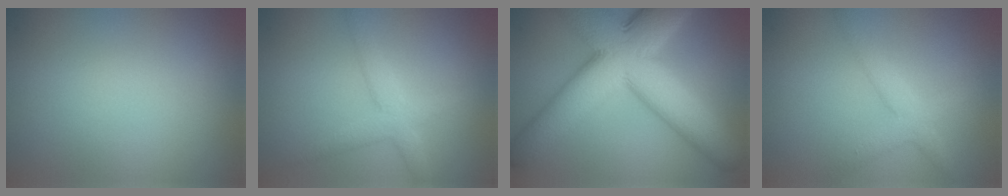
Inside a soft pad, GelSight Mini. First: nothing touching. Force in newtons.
{"total": 3.0, "press": 3.0, "slide": 0.2}
{"total": 13.1, "press": 13.1, "slide": 0.1}
{"total": 2.7, "press": 2.7, "slide": 0.1}